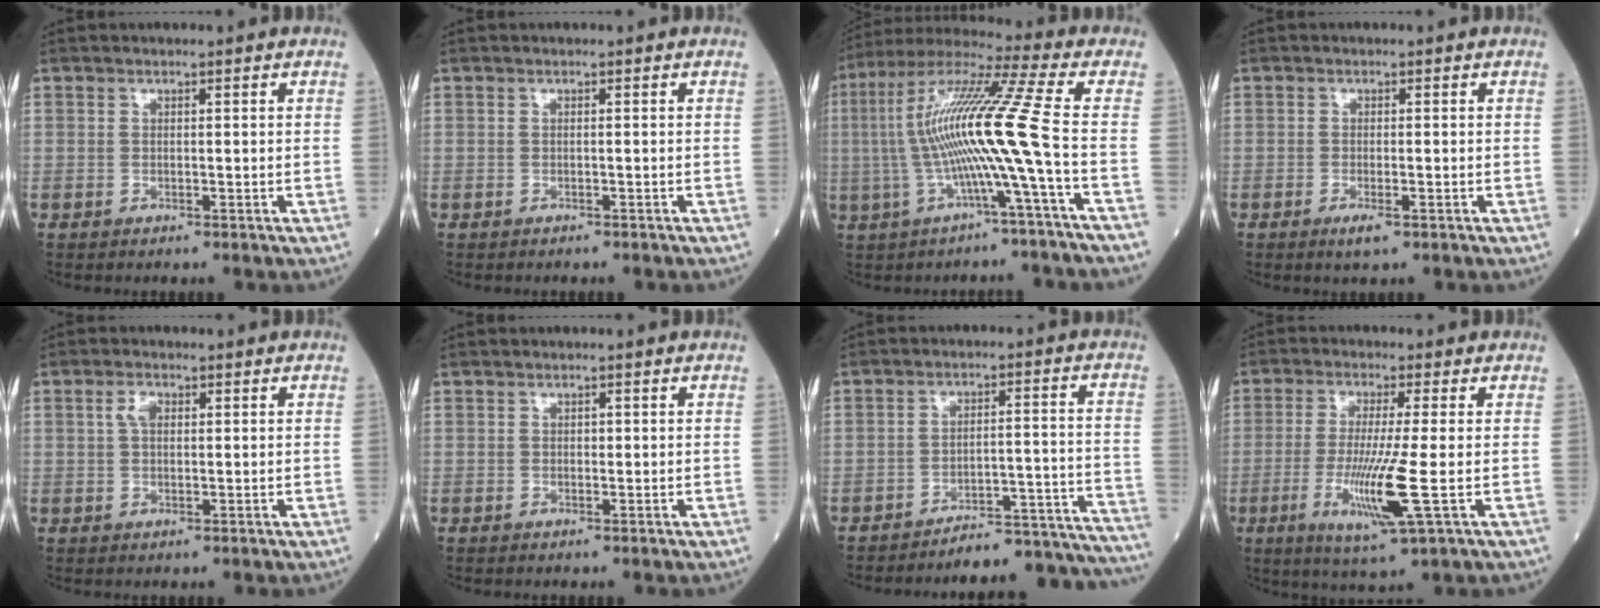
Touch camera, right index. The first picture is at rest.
{"total": 0.7, "force": [-0.6, 0.1, 0.3], "torque": [-0.011, -0.002, -0.008]}
{"total": 14.6, "force": [-1.8, -2.1, 14.3], "torque": [-0.283, 0.019, -0.042]}
{"total": 2.1, "force": [-1.1, 0.3, 1.8], "torque": [-0.032, -0.005, -0.018]}
{"total": 2.4, "force": [0.8, 1.2, 1.9], "torque": [-0.041, 0.008, 0.015]}
{"total": 0.5, "force": [0.1, 0.4, 0.3], "torque": [-0.006, 0.000, 0.002]}
{"total": 16.4, "force": [-16.3, 0.8, 2.1], "torque": [0.013, 0.042, -0.205]}
{"total": 9.7, "force": [-2.2, -0.6, 9.4], "torque": [-0.192, -0.028, -0.043]}